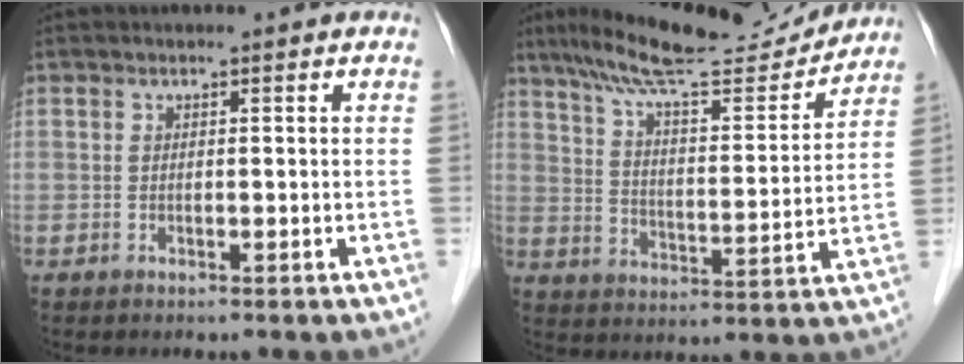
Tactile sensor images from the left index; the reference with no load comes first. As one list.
[{"total": 17.6, "force": [15.9, 1.9, 7.3], "torque": [-0.125, 0.003, 0.243]}]